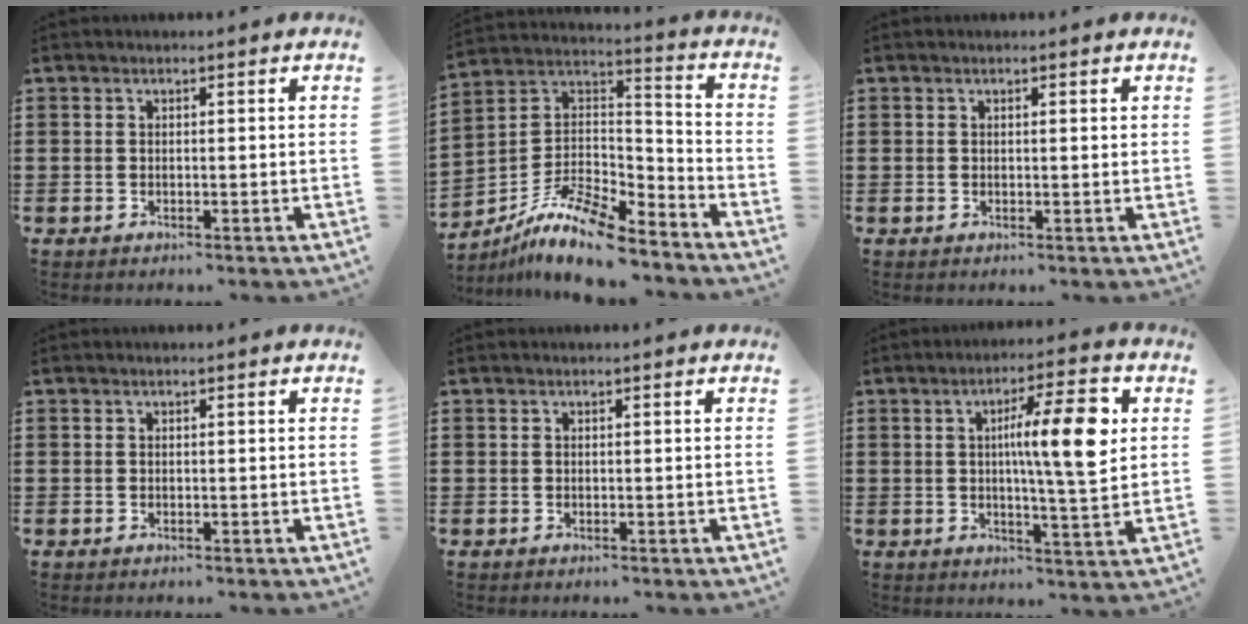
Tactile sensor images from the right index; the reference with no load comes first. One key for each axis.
{"total": 11.0, "fx": -9.0, "fy": 2.8, "fz": 5.8, "tx": -0.120, "ty": 0.017, "tz": -0.181}
{"total": 0.6, "fx": 0.2, "fy": 0.1, "fz": 0.5, "tx": -0.011, "ty": 0.001, "tz": 0.005}
{"total": 0.0}
{"total": 0.0}
{"total": 11.2, "fx": 2.6, "fy": 1.6, "fz": 10.8, "tx": -0.175, "ty": -0.004, "tz": 0.030}